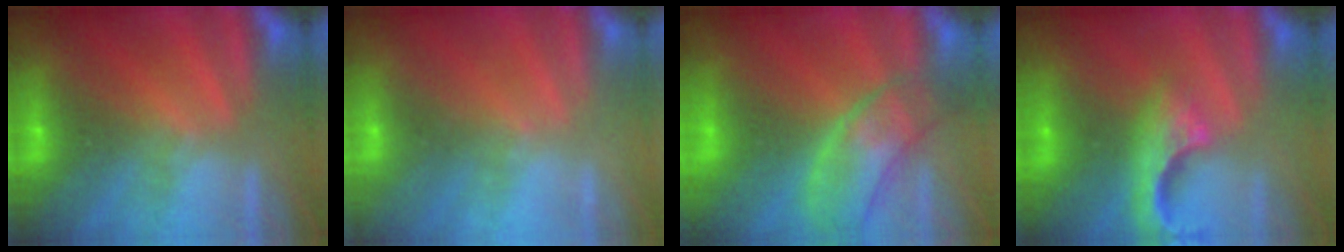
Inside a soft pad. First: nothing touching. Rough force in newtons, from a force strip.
{"total": 2.0}
{"total": 2.9}
{"total": 4.8}